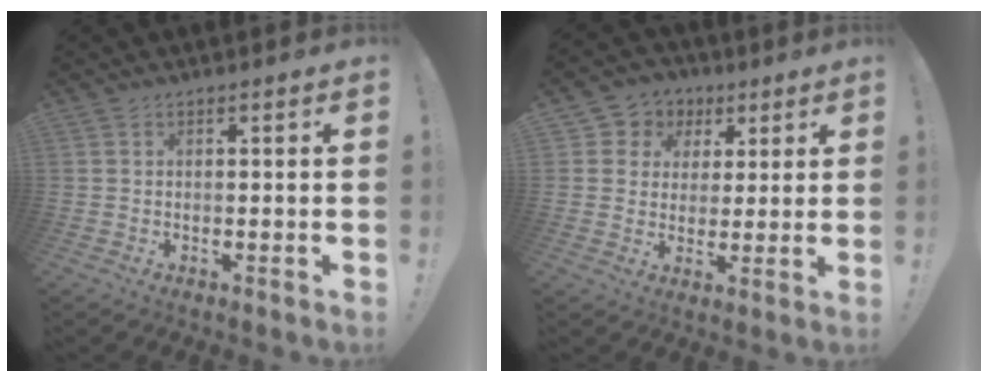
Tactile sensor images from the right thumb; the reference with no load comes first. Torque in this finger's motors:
{"motor_torque": [0.30, 0.39, -0.20, 0.01, 0.00]}